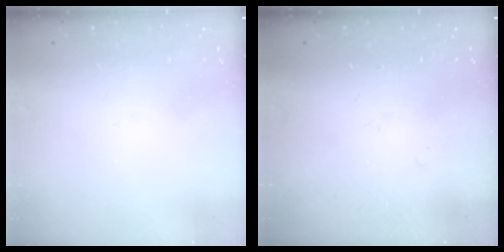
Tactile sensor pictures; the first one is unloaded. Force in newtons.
{"total": 4.6, "press": 4.6, "slide": 0.6}